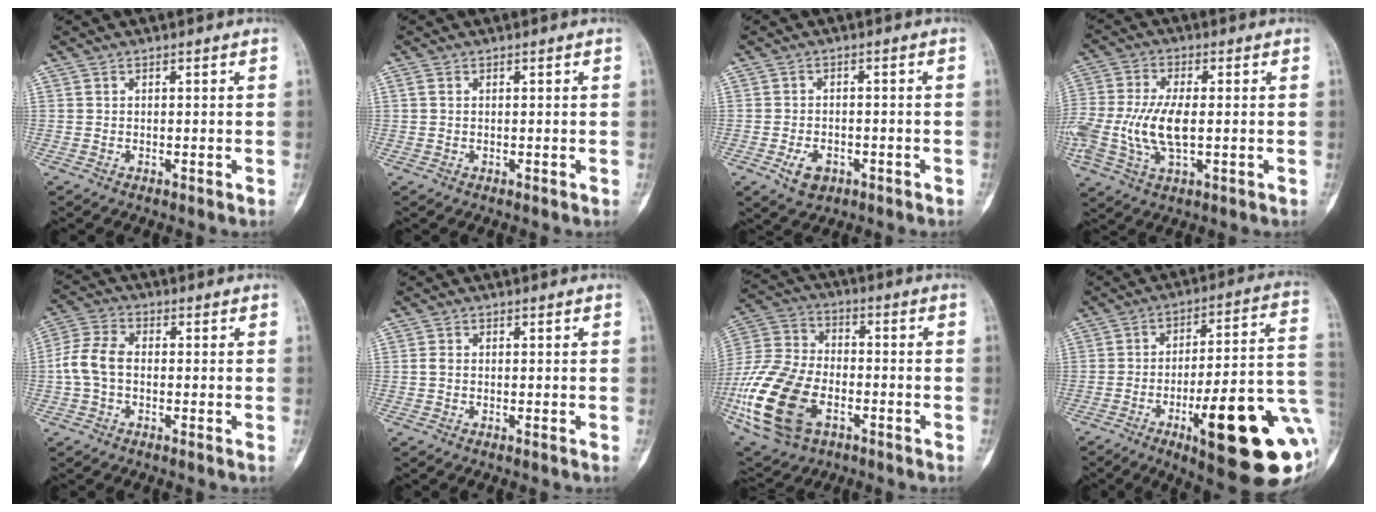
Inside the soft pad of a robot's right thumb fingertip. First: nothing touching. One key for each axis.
{"total": 0.9, "fx": 0.2, "fy": 0.6, "fz": 0.6, "tx": -0.017, "ty": 0.000, "tz": 0.003}
{"total": 4.6, "fx": -2.0, "fy": 3.1, "fz": 2.8, "tx": -0.041, "ty": 0.009, "tz": -0.026}
{"total": 12.9, "fx": -1.2, "fy": 6.0, "fz": 11.3, "tx": -0.265, "ty": 0.001, "tz": -0.022}
{"total": 6.7, "fx": -0.9, "fy": 4.0, "fz": 5.3, "tx": -0.119, "ty": 0.019, "tz": -0.028}
{"total": 1.0, "fx": -0.3, "fy": 0.5, "fz": 0.8, "tx": -0.021, "ty": -0.001, "tz": -0.009}
{"total": 22.0, "fx": -7.2, "fy": 13.7, "fz": 15.7, "tx": -0.337, "ty": 0.014, "tz": -0.124}
{"total": 26.1, "fx": -8.2, "fy": 6.6, "fz": 23.9, "tx": -0.278, "ty": 0.021, "tz": -0.106}